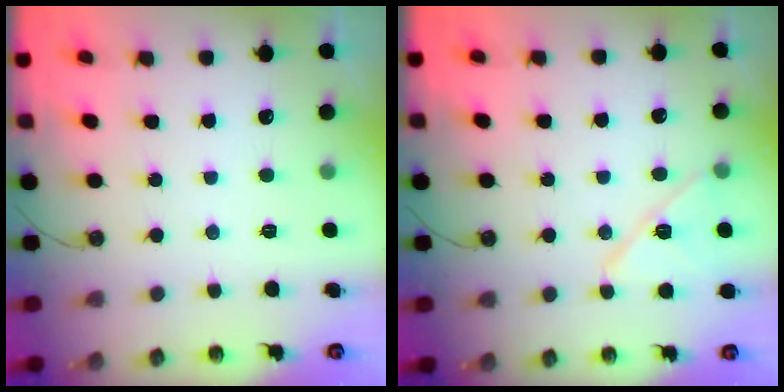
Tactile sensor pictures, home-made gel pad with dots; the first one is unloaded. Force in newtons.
{"total": 11.4, "press": 11.3, "slide": 1.0}